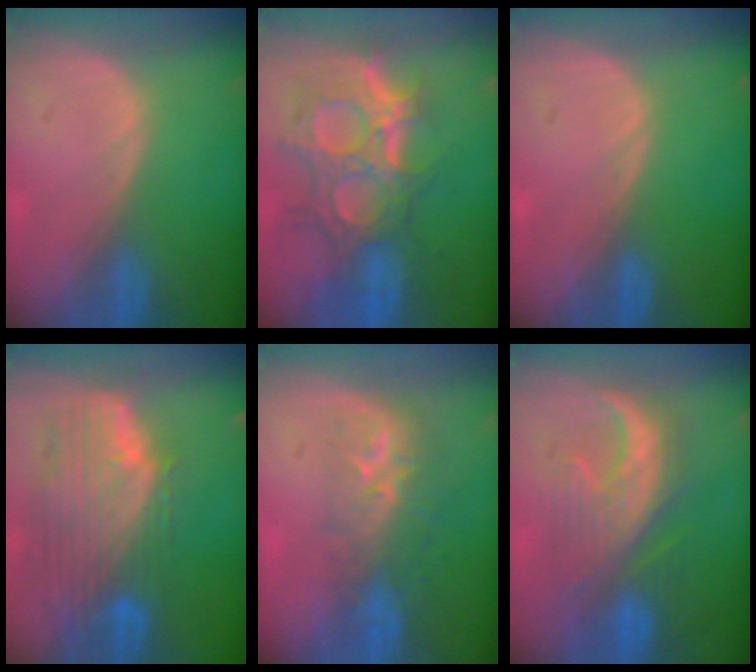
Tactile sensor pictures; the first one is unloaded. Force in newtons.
{"total": 12.1, "press": 10.8, "slide": 5.5}
{"total": 0.0}
{"total": 11.3, "press": 9.6, "slide": 5.8}
{"total": 8.7, "press": 7.1, "slide": 5.0}
{"total": 8.8, "press": 8.7, "slide": 0.5}